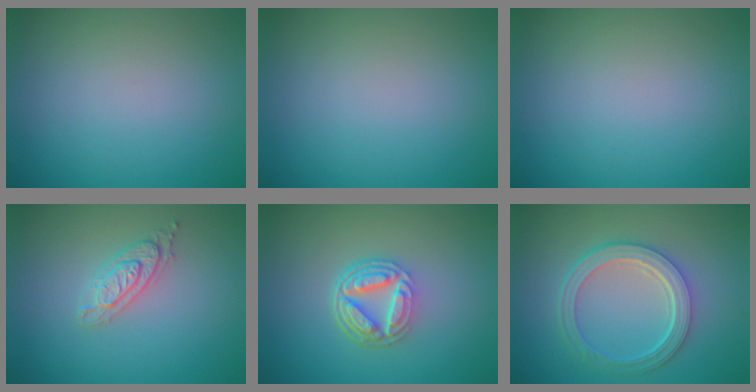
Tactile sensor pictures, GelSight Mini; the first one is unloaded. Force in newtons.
{"total": 0.0}
{"total": 0.0}
{"total": 2.2, "press": 2.1, "slide": 0.5}
{"total": 5.3, "press": 3.9, "slide": 3.7}
{"total": 5.2, "press": 3.9, "slide": 3.5}